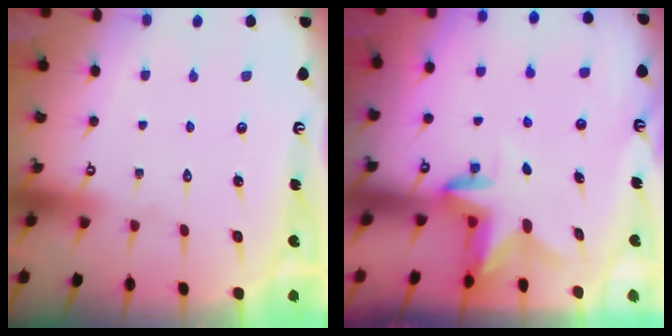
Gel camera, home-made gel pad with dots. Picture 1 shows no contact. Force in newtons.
{"total": 3.0, "press": 3.0, "slide": 0.3}